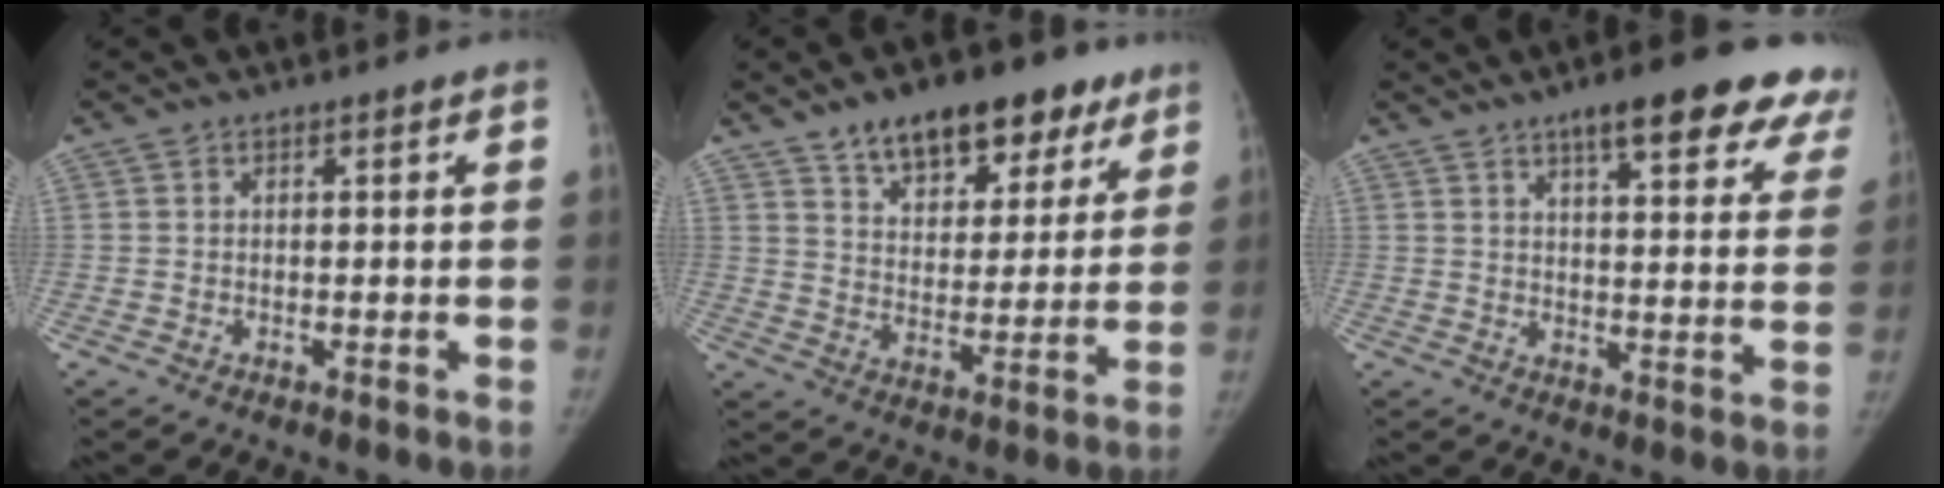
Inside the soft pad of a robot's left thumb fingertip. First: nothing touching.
{"total": 17.5, "force": [11.1, 9.2, 9.8], "torque": [-0.087, -0.031, 0.170]}
{"total": 17.9, "force": [12.2, 5.0, 12.1], "torque": [-0.118, -0.039, 0.145]}